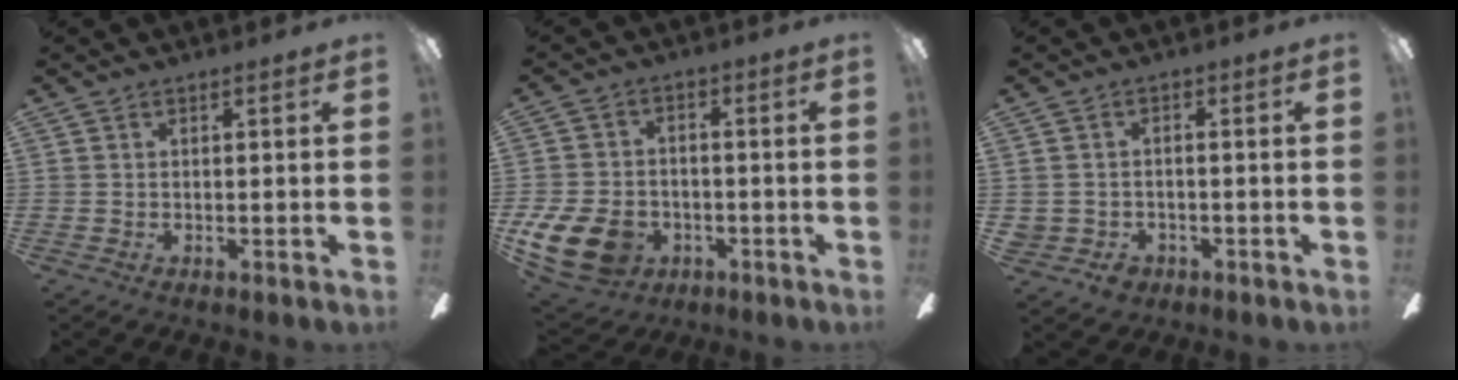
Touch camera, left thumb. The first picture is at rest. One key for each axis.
{"total": 13.3, "fx": -5.6, "fy": 9.4, "fz": 7.4, "tx": -0.162, "ty": 0.033, "tz": -0.098}
{"total": 3.6, "fx": -1.3, "fy": 3.3, "fz": 0.6, "tx": -0.014, "ty": 0.014, "tz": -0.023}